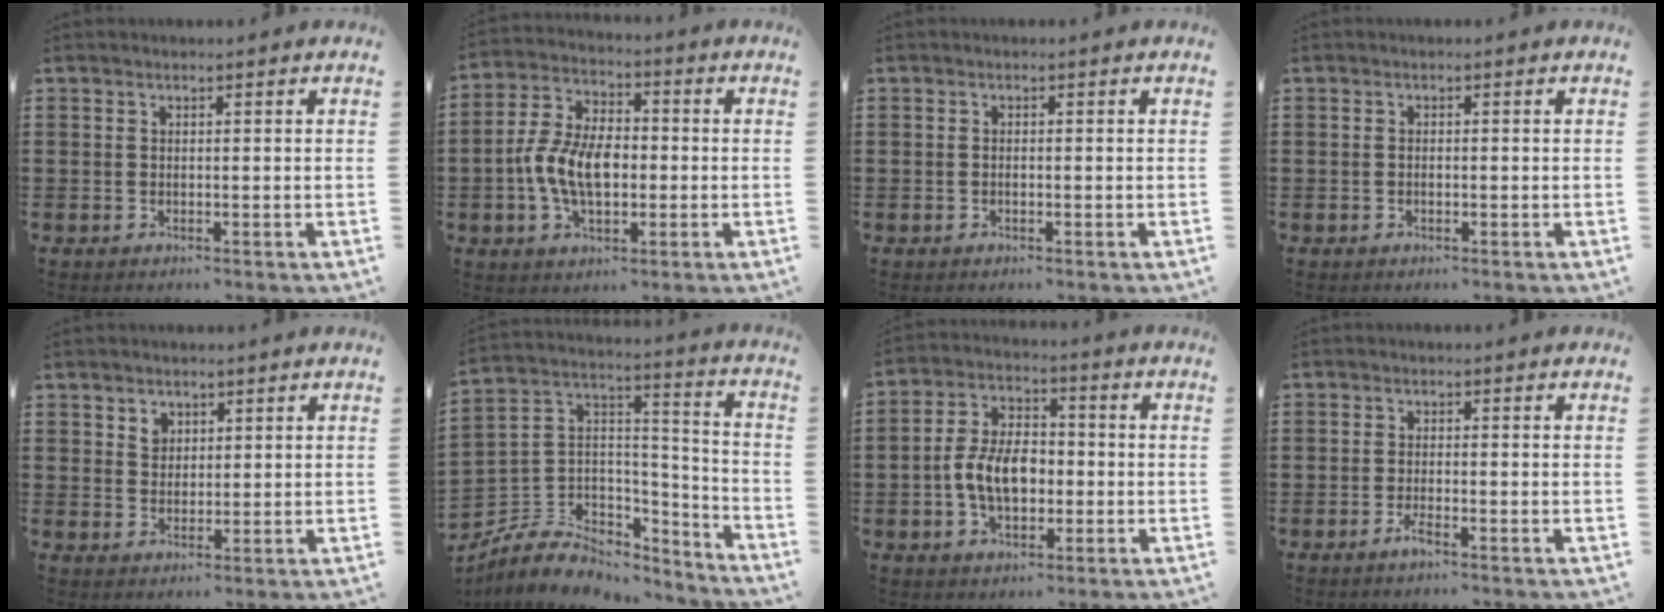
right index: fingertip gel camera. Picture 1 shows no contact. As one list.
[{"total": 8.7, "force": [-1.5, 5.1, 6.9], "torque": [-0.160, 0.004, -0.034]}, {"total": 0.6, "force": [-0.2, 0.1, 0.5], "torque": [-0.012, -0.004, -0.003]}, {"total": 0.7, "force": [-0.2, 0.2, 0.6], "torque": [-0.015, -0.004, -0.003]}, {"total": 2.4, "force": [1.5, 1.8, 0.5], "torque": [-0.016, 0.007, 0.028]}, {"total": 7.0, "force": [-4.5, 5.1, 1.7], "torque": [-0.053, 0.003, -0.083]}, {"total": 7.9, "force": [-1.4, 4.9, 6.0], "torque": [-0.139, 0.005, -0.033]}, {"total": 2.1, "force": [-1.3, 0.2, 1.6], "torque": [-0.043, -0.009, -0.027]}]